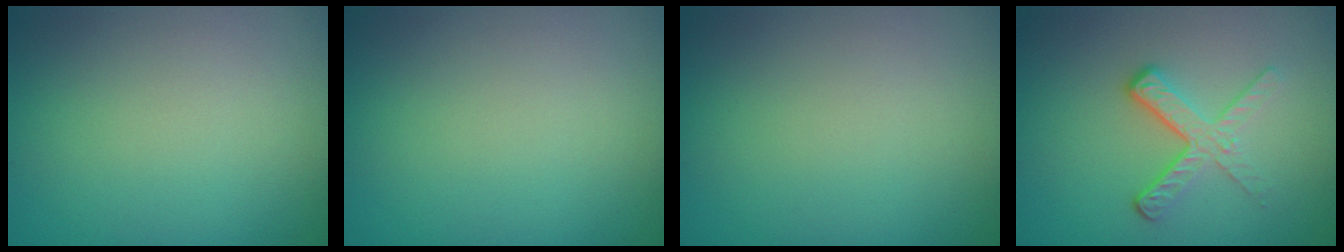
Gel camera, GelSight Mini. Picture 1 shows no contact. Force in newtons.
{"total": 0.0}
{"total": 0.0}
{"total": 3.7, "press": 2.3, "slide": 3.0}